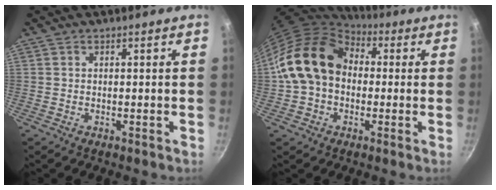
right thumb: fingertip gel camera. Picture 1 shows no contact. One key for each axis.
{"total": 16.1, "fx": 1.0, "fy": 12.3, "fz": 10.3, "tx": -0.153, "ty": 0.037, "tz": 0.007}